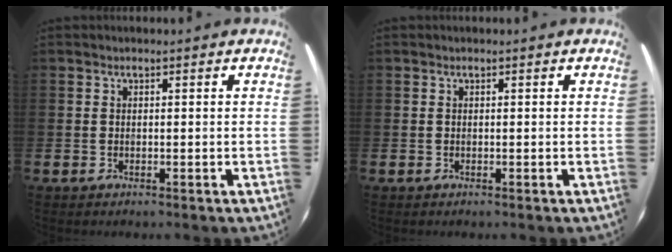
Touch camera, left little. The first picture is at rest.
{"total": 0.0}